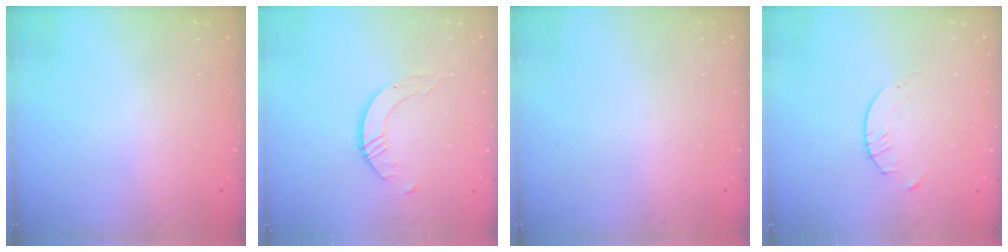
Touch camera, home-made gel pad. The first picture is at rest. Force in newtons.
{"total": 3.0, "press": 3.0, "slide": 0.2}
{"total": 0.0}
{"total": 2.1, "press": 2.1, "slide": 0.3}